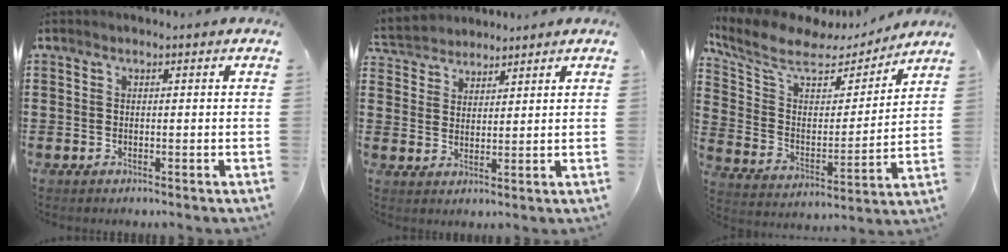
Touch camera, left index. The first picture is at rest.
{"total": 3.4, "force": [3.1, 1.2, -0.7], "torque": [-0.003, -0.007, 0.057]}
{"total": 8.5, "force": [6.7, 3.4, 3.9], "torque": [-0.111, -0.036, 0.113]}